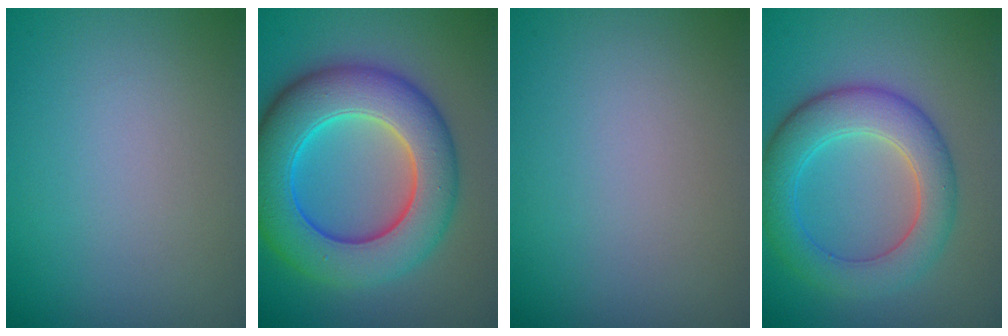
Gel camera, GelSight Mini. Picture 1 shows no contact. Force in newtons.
{"total": 10.8, "press": 10.7, "slide": 0.4}
{"total": 0.0}
{"total": 6.2, "press": 6.2, "slide": 0.1}